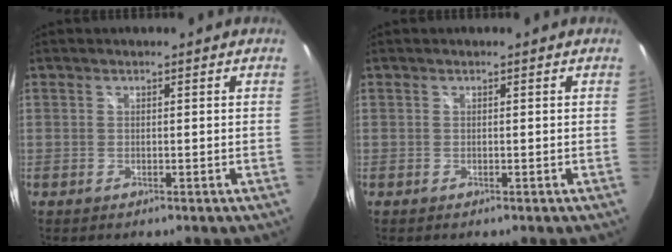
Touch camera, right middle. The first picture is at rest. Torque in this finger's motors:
{"motor_torque": [0.24, -0.29, 0.04, 0.00]}